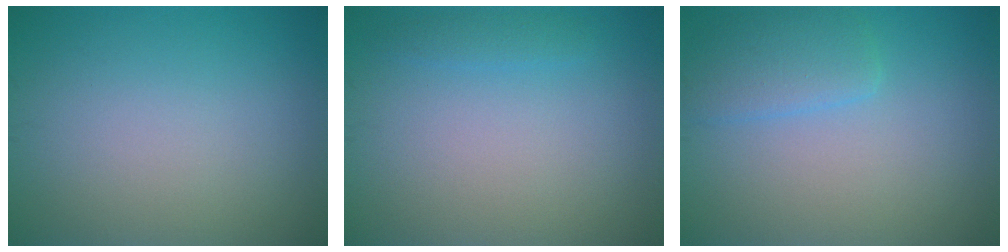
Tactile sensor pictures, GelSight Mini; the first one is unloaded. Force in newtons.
{"total": 1.0, "press": 1.0, "slide": 0.1}
{"total": 2.7, "press": 2.7, "slide": 0.0}